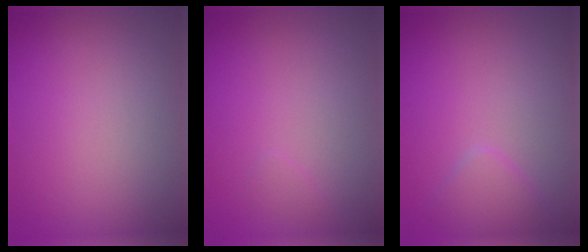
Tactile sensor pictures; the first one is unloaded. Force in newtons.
{"total": 0.6, "press": 0.5, "slide": 0.1}
{"total": 1.7, "press": 1.7, "slide": 0.1}